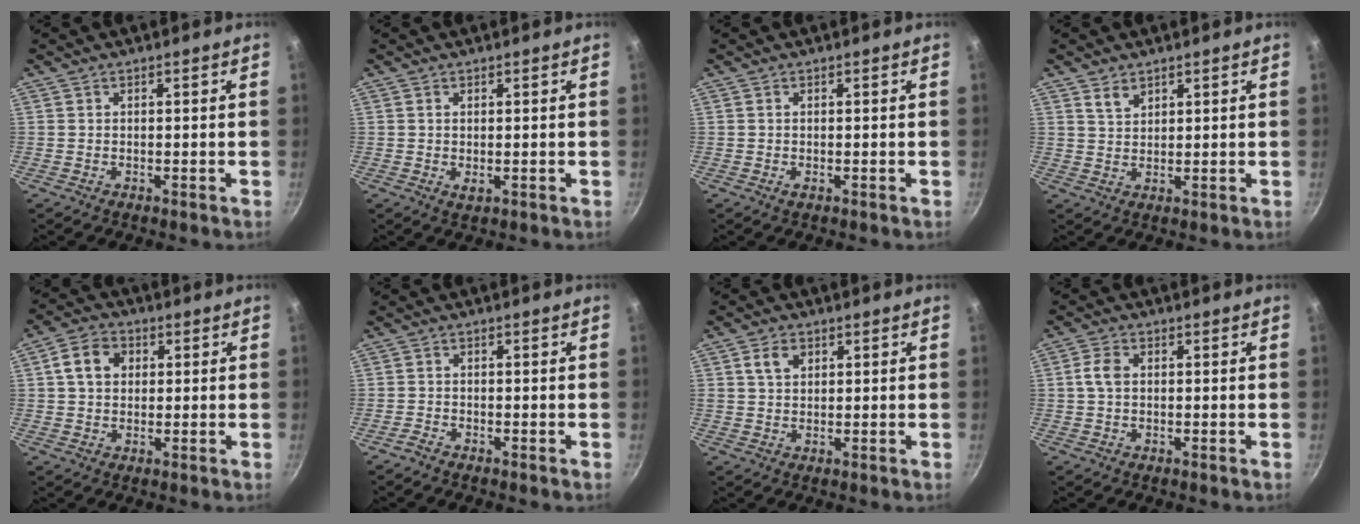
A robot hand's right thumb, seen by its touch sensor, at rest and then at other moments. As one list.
[{"total": 1.3, "force": [0.2, 0.6, 1.1], "torque": [-0.019, -0.006, 0.004]}, {"total": 0.0}, {"total": 3.1, "force": [2.0, 1.7, 1.6], "torque": [-0.024, -0.010, 0.039]}, {"total": 6.8, "force": [1.5, 5.4, 3.9], "torque": [-0.052, 0.011, 0.017]}, {"total": 1.1, "force": [-1.1, 0.2, 0.2], "torque": [-0.022, 0.008, -0.026]}, {"total": 3.9, "force": [1.5, 2.7, 2.4], "torque": [-0.033, 0.001, 0.025]}, {"total": 3.4, "force": [0.2, 2.3, 2.5], "torque": [-0.052, 0.010, 0.000]}]